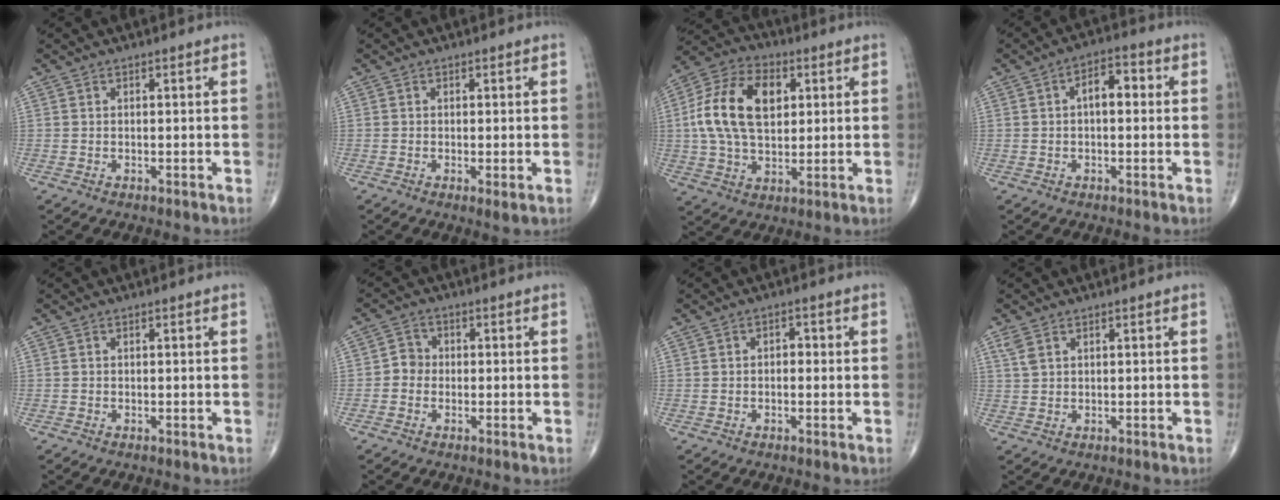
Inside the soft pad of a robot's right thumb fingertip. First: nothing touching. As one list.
[{"total": 1.4, "force": [-0.3, 0.2, 1.4], "torque": [-0.031, -0.009, -0.007]}, {"total": 16.3, "force": [3.0, 10.1, 12.4], "torque": [-0.222, 0.011, 0.050]}, {"total": 5.4, "force": [0.5, 2.9, 4.5], "torque": [-0.055, 0.020, -0.001]}, {"total": 0.0}, {"total": 2.9, "force": [-0.6, 2.6, 1.0], "torque": [0.001, 0.009, -0.021]}, {"total": 1.7, "force": [-0.1, 1.1, 1.3], "torque": [-0.007, 0.007, -0.007]}, {"total": 2.2, "force": [1.3, 1.1, 1.4], "torque": [-0.035, 0.007, 0.036]}]